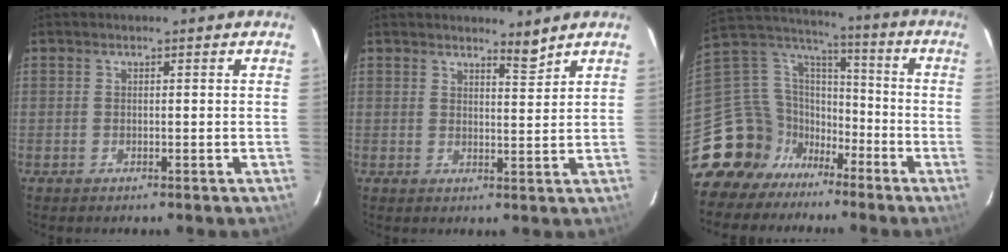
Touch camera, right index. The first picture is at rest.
{"total": 2.5, "force": [2.3, 0.0, 1.0], "torque": [-0.013, -0.009, 0.035]}
{"total": 15.6, "force": [-10.5, 11.0, 3.5], "torque": [-0.095, 0.052, -0.190]}